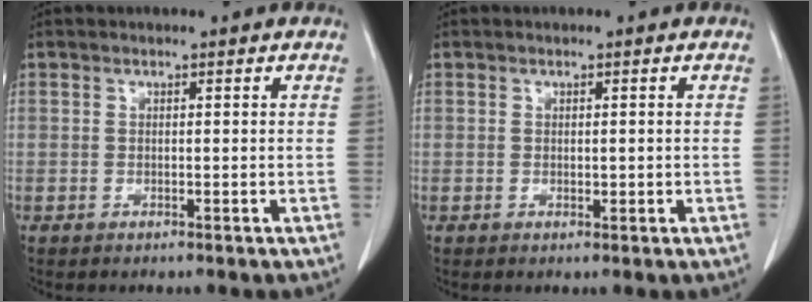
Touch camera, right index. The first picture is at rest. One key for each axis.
{"total": 0.9, "fx": 0.0, "fy": 0.5, "fz": 0.8, "tx": -0.012, "ty": -0.003, "tz": 0.002}